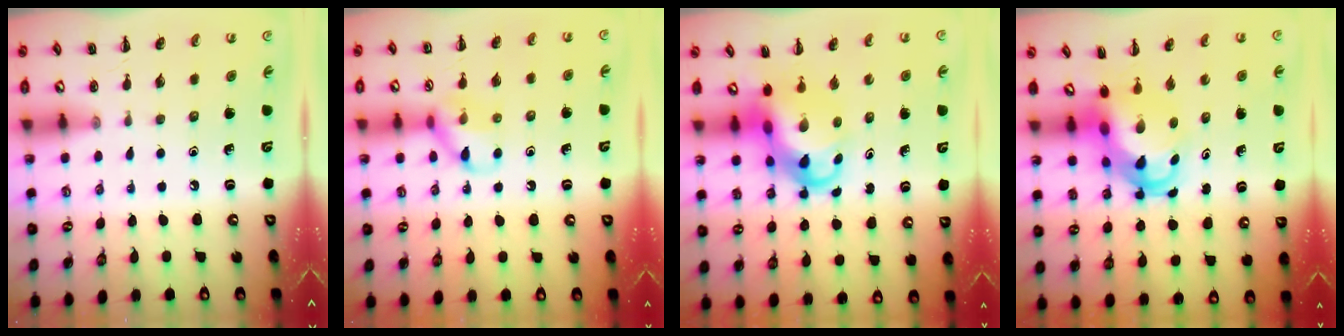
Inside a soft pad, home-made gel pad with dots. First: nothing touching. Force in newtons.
{"total": 10.1, "press": 10.0, "slide": 0.9}
{"total": 6.6, "press": 6.3, "slide": 2.2}
{"total": 5.9, "press": 5.6, "slide": 1.7}